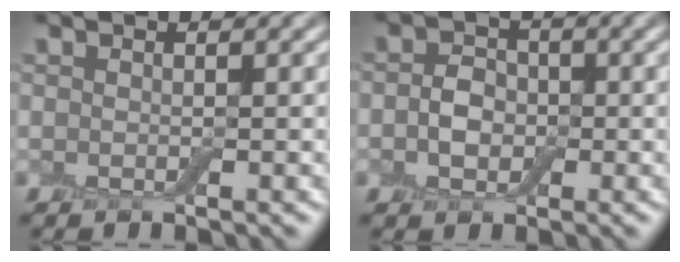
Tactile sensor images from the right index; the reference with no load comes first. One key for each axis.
{"total": 2.2, "fx": -0.4, "fy": 1.9, "fz": 1.1, "tx": -0.017, "ty": 0.005, "tz": -0.015}